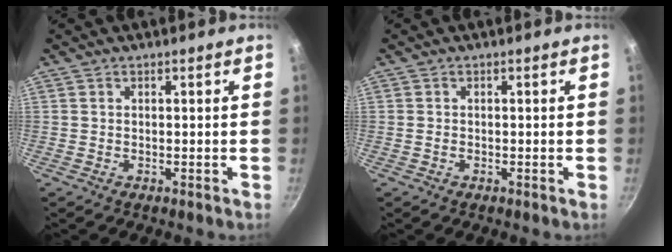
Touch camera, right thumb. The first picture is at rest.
{"total": 0.6, "force": [-0.2, 0.4, 0.4], "torque": [-0.006, 0.001, -0.005]}